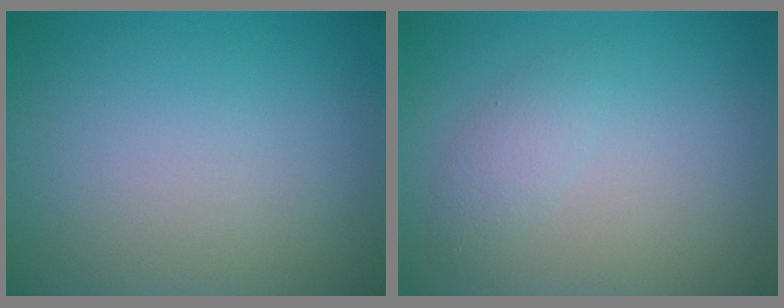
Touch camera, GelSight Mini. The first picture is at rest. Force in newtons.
{"total": 1.5, "press": 1.5, "slide": 0.1}